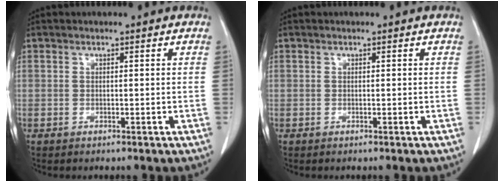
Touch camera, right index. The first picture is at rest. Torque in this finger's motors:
{"motor_torque": [0.00, 0.00, 0.00, 0.00]}